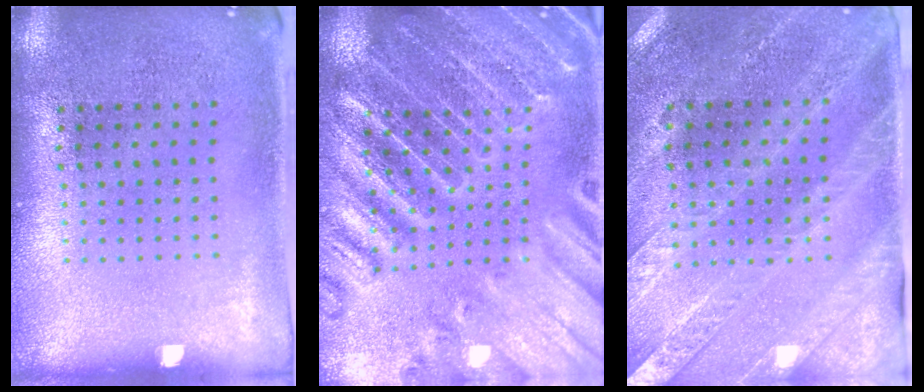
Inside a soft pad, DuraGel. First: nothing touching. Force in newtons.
{"total": 3.6, "press": 3.5, "slide": 1.0}
{"total": 2.7, "press": 2.5, "slide": 1.0}